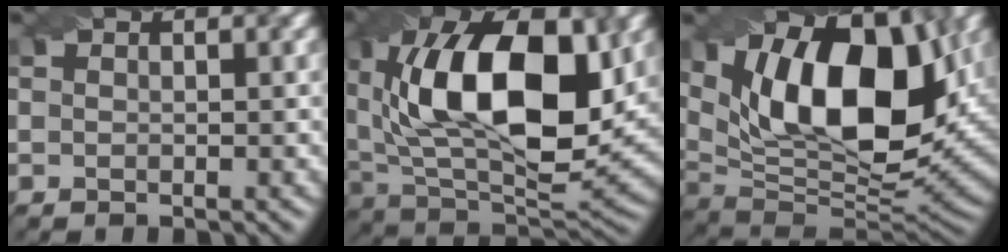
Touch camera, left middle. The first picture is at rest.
{"total": 15.0, "force": [3.1, 7.8, 12.4], "torque": [-0.214, 0.009, 0.059]}
{"total": 15.1, "force": [4.3, 7.4, 12.5], "torque": [-0.188, 0.013, 0.071]}